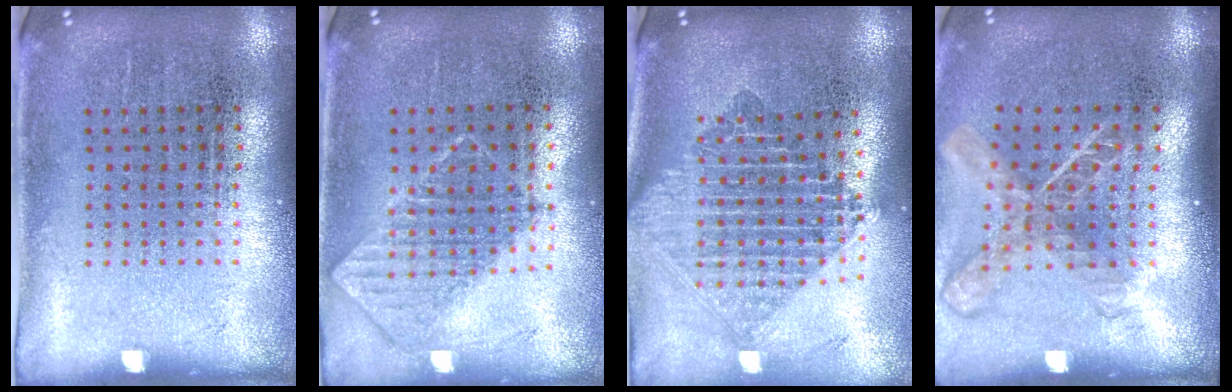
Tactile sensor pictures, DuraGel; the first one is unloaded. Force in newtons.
{"total": 0.8, "press": 0.8, "slide": 0.1}
{"total": 2.3, "press": 1.8, "slide": 1.4}
{"total": 2.0, "press": 1.4, "slide": 1.3}